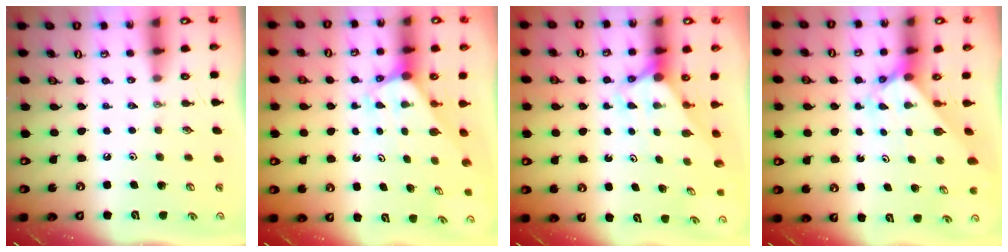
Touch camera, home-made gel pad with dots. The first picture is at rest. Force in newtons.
{"total": 2.0, "press": 2.0, "slide": 0.1}
{"total": 2.7, "press": 2.7, "slide": 0.0}
{"total": 2.4, "press": 2.4, "slide": 0.2}